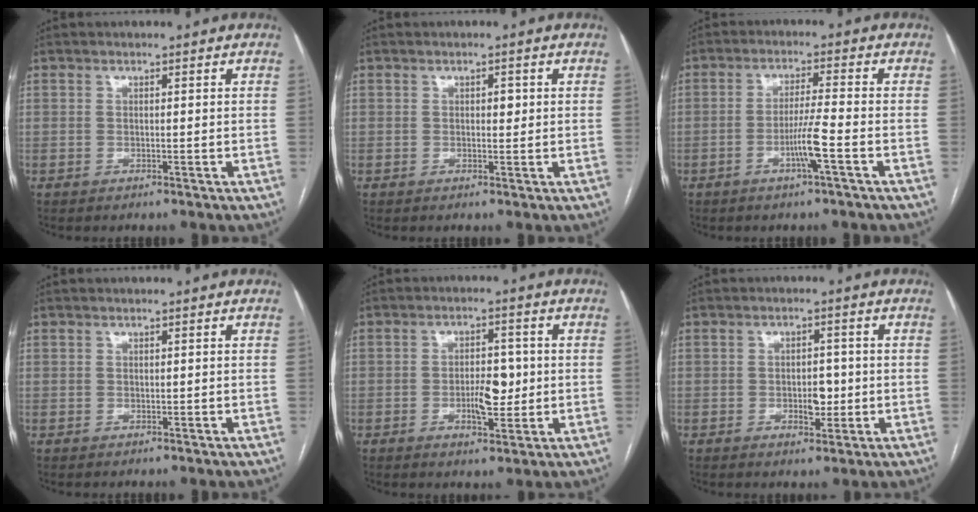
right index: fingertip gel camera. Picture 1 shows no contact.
{"total": 1.2, "force": [0.2, 0.7, 1.0], "torque": [-0.012, 0.001, 0.003]}
{"total": 5.1, "force": [-2.1, -0.7, 4.6], "torque": [-0.090, -0.006, -0.040]}
{"total": 0.0}
{"total": 5.7, "force": [-0.8, 2.3, 5.1], "torque": [-0.085, 0.002, -0.008]}
{"total": 3.7, "force": [-0.6, 2.0, 3.1], "torque": [-0.041, 0.003, -0.004]}